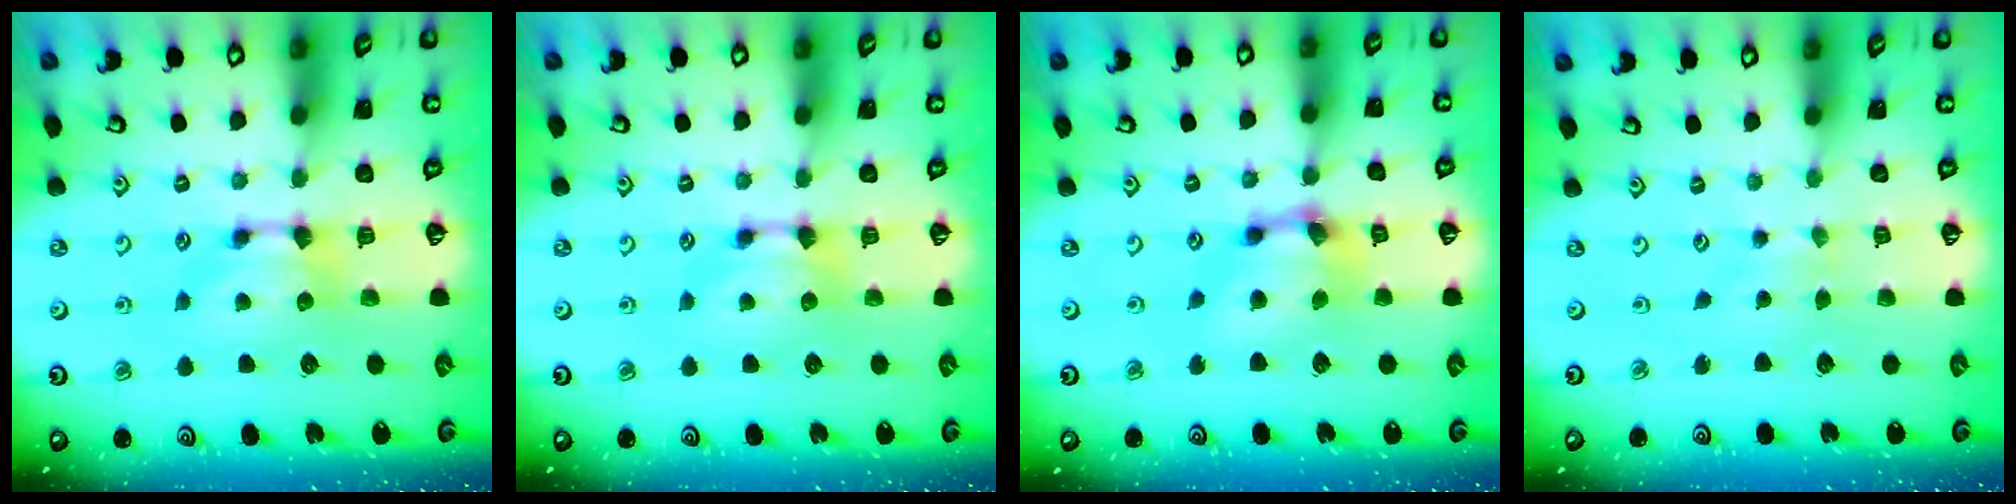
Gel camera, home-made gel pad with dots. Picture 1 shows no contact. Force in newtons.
{"total": 0.0}
{"total": 5.5, "press": 5.0, "slide": 2.4}
{"total": 2.0, "press": 2.0, "slide": 0.1}